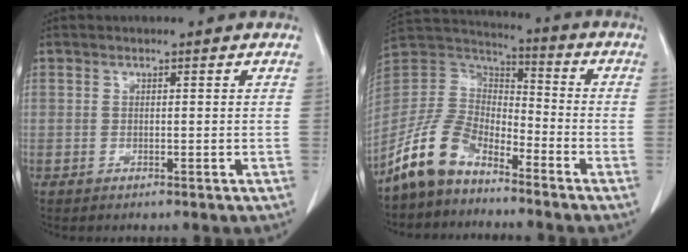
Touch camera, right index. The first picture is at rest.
{"total": 11.1, "force": [-8.3, 5.3, 5.1], "torque": [-0.118, 0.025, -0.172]}